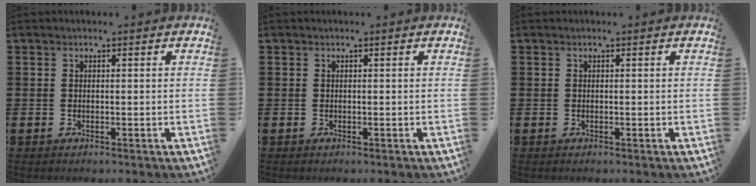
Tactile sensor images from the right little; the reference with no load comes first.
{"total": 0.0}
{"total": 0.0}